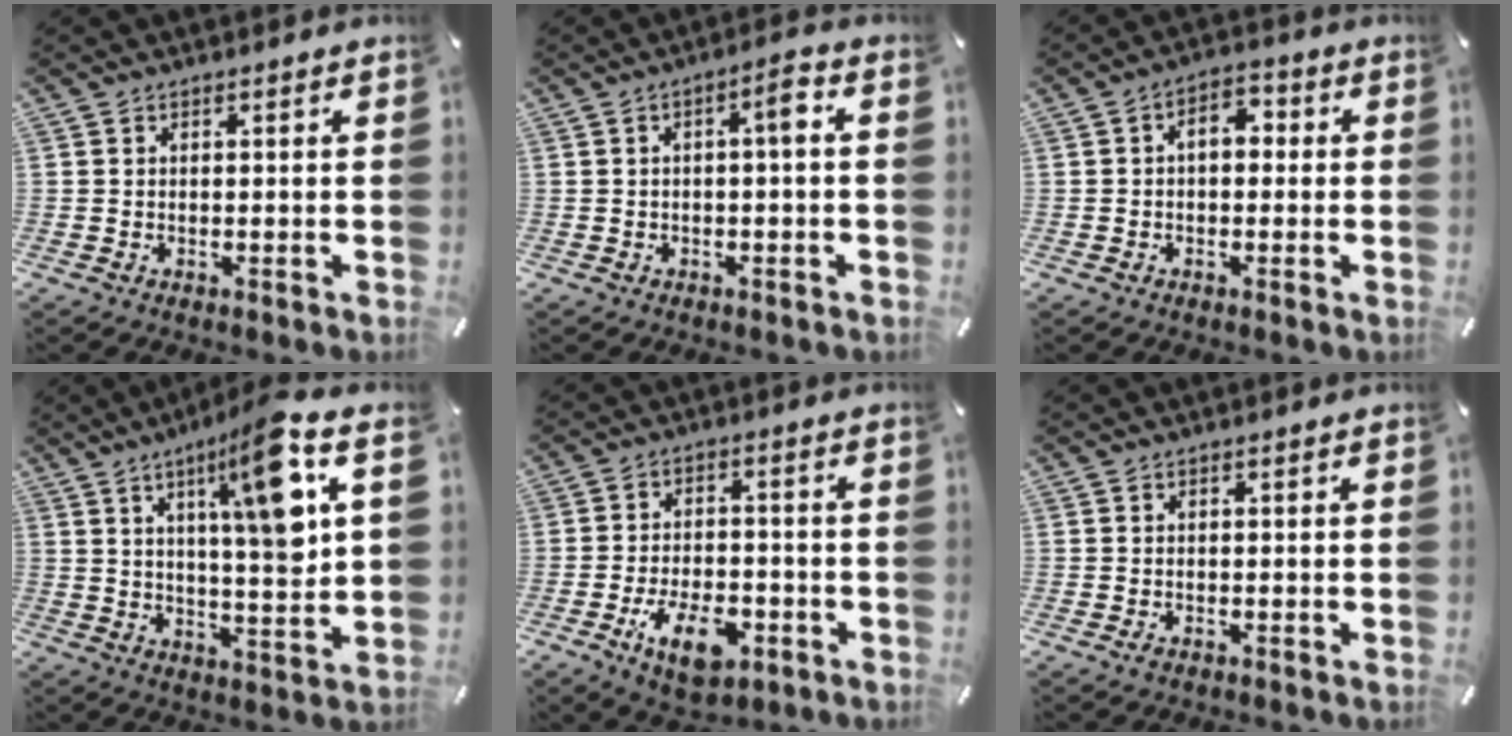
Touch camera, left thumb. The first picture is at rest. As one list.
[{"total": 4.1, "force": [-0.1, 1.0, 4.0], "torque": [-0.067, 0.009, -0.008]}, {"total": 5.3, "force": [-0.2, 3.4, 4.0], "torque": [-0.061, 0.011, -0.010]}, {"total": 15.1, "force": [6.7, 2.7, 13.3], "torque": [-0.201, -0.029, 0.099]}, {"total": 10.4, "force": [-4.6, 5.8, 7.4], "torque": [-0.124, 0.012, -0.081]}, {"total": 0.7, "force": [-0.4, 0.4, 0.4], "torque": [-0.007, -0.001, -0.008]}]